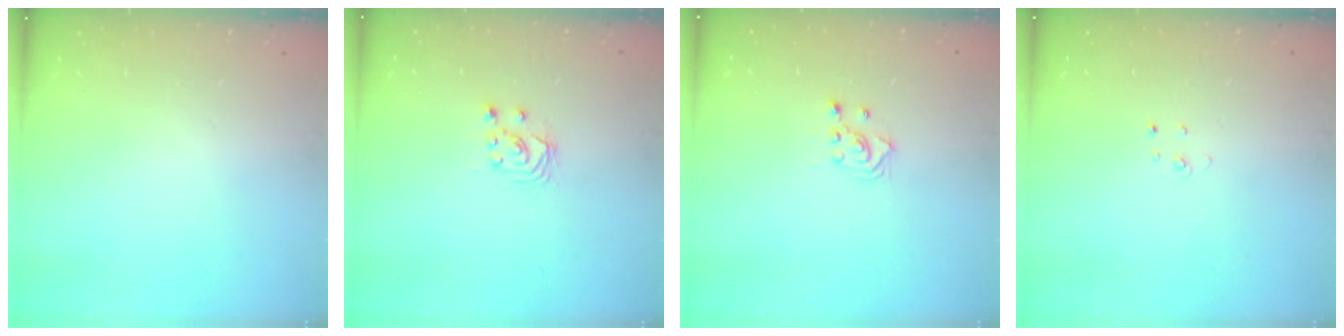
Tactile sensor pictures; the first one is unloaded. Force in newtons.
{"total": 2.9, "press": 2.9, "slide": 0.2}
{"total": 2.5, "press": 2.3, "slide": 1.0}
{"total": 2.7, "press": 2.7, "slide": 0.3}